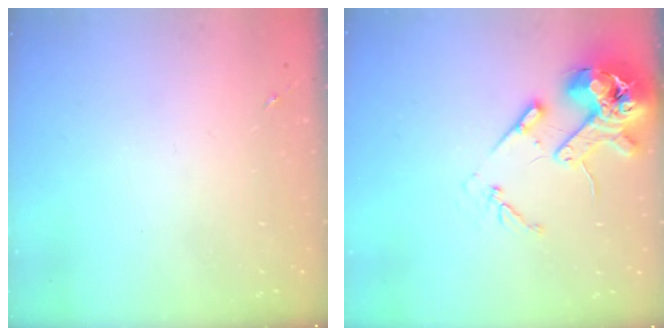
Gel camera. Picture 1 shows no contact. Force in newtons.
{"total": 15.0, "press": 14.8, "slide": 2.3}